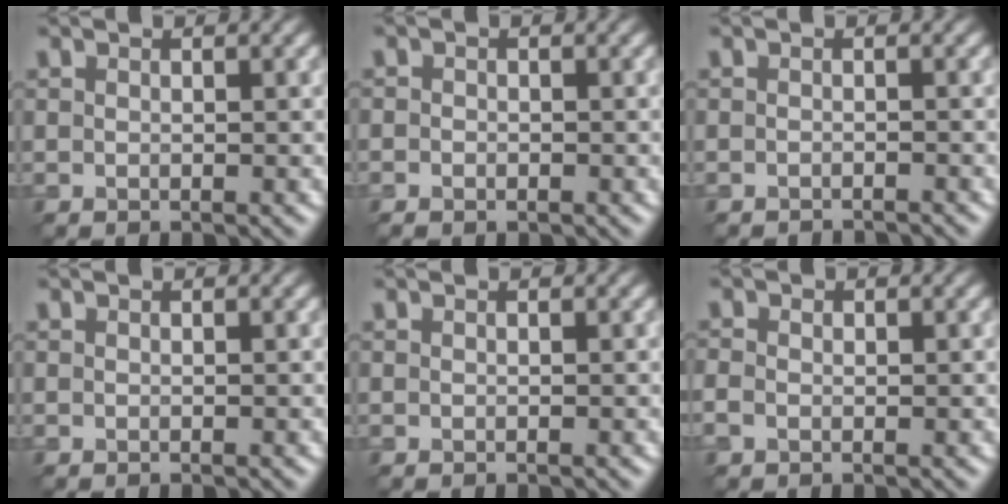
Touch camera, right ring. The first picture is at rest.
{"total": 1.0, "force": [-0.5, 0.7, 0.3], "torque": [-0.002, -0.003, -0.009]}
{"total": 2.1, "force": [-2.1, 0.1, 0.3], "torque": [0.004, -0.008, -0.029]}
{"total": 0.0}
{"total": 0.0}
{"total": 1.3, "force": [-0.2, 1.0, 0.8], "torque": [-0.016, -0.001, -0.007]}